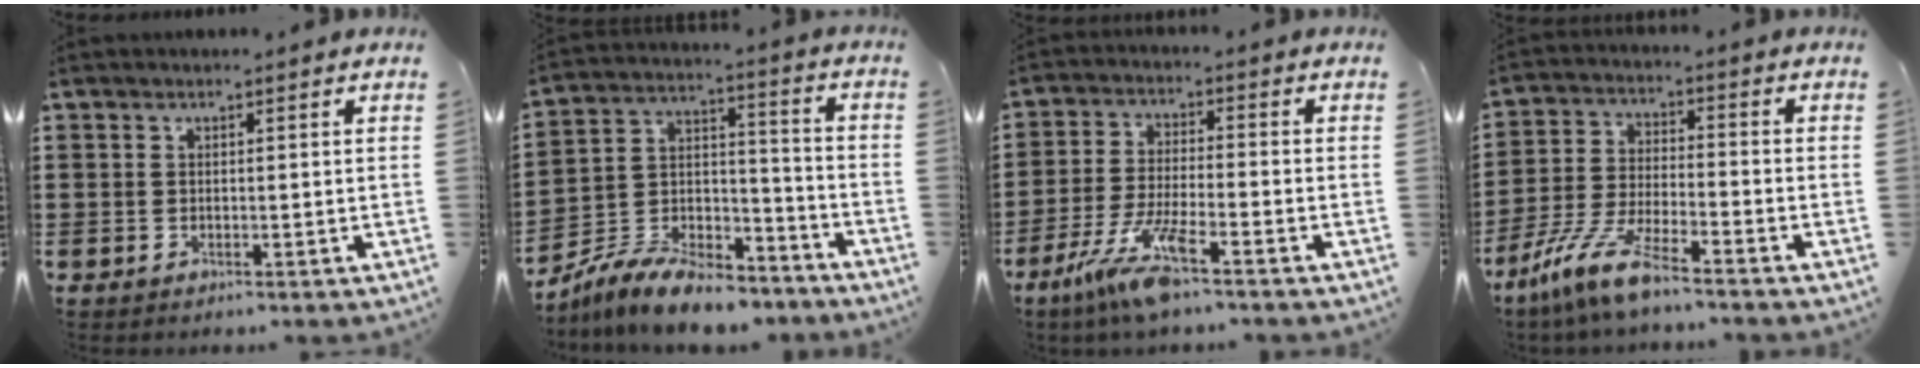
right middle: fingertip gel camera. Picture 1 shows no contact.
{"total": 9.3, "force": [-8.4, 2.3, 3.1], "torque": [-0.058, 0.025, -0.165]}
{"total": 8.5, "force": [-5.9, 0.5, 6.1], "torque": [-0.136, -0.015, -0.115]}
{"total": 8.6, "force": [-7.1, 0.5, 4.9], "torque": [-0.121, -0.007, -0.147]}